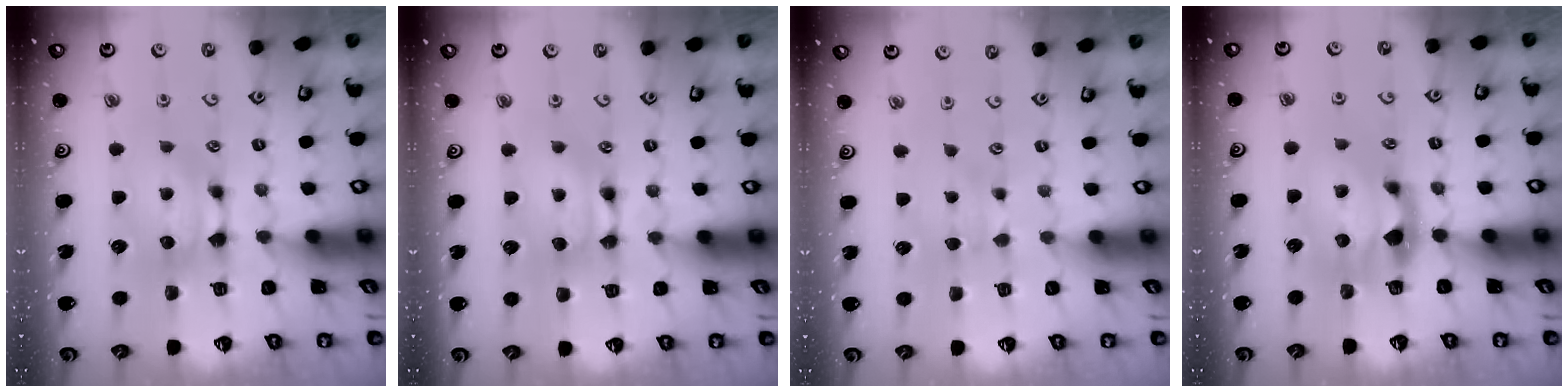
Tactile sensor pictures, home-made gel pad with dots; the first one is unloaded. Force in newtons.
{"total": 1.8, "press": 1.7, "slide": 0.1}
{"total": 2.6, "press": 2.6, "slide": 0.4}
{"total": 2.2, "press": 1.9, "slide": 1.2}